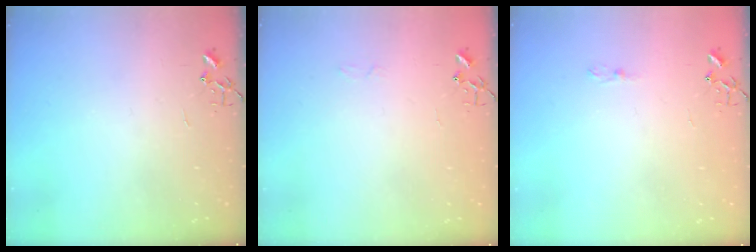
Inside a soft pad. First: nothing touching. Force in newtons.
{"total": 3.9, "press": 3.9, "slide": 0.4}
{"total": 4.1, "press": 4.1, "slide": 0.5}